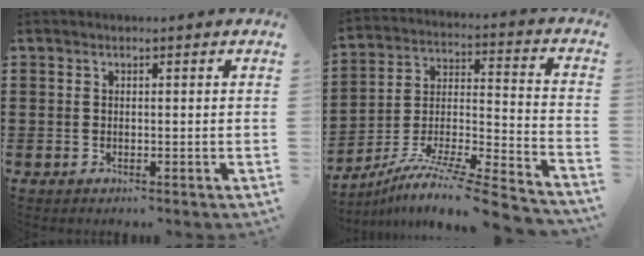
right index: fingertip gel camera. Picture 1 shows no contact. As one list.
[{"total": 9.8, "force": [-8.2, 0.3, 5.2], "torque": [-0.089, 0.004, -0.167]}]